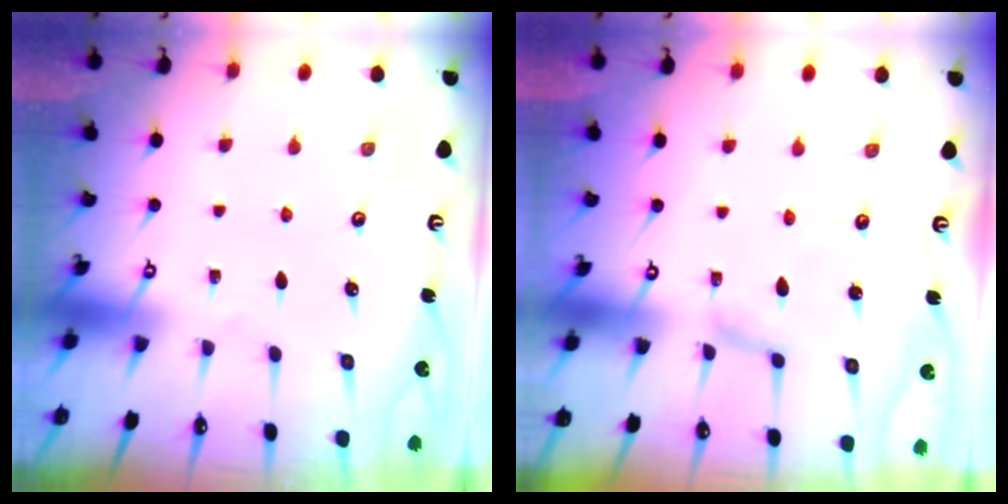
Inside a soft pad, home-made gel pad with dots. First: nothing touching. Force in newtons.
{"total": 4.1, "press": 4.1, "slide": 0.3}